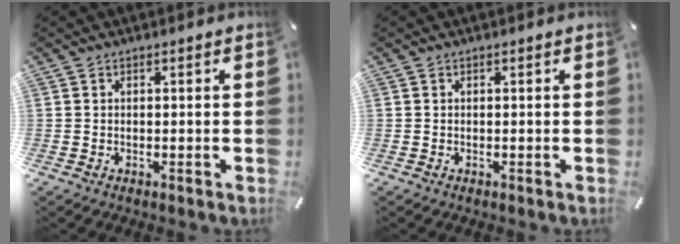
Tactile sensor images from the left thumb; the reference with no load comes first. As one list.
[{"total": 0.0}]